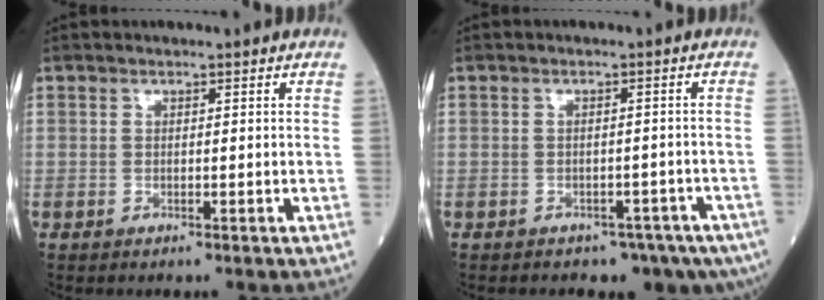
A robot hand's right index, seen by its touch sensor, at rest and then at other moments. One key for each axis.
{"total": 7.4, "fx": -5.7, "fy": 3.7, "fz": 3.0, "tx": -0.030, "ty": 0.005, "tz": -0.068}